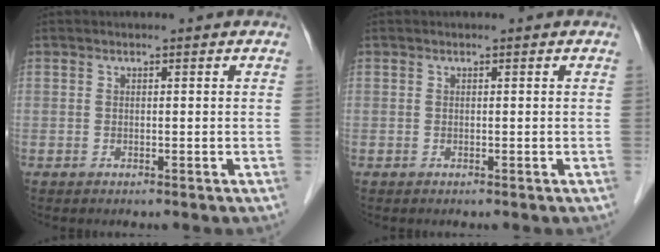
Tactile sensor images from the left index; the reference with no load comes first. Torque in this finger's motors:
{"motor_torque": [0.00, 0.00, 0.00, 0.00]}